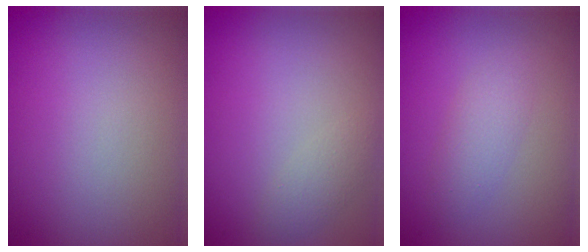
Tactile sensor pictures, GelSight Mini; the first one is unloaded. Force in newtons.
{"total": 1.3, "press": 1.3, "slide": 0.1}
{"total": 2.0, "press": 2.0, "slide": 0.2}